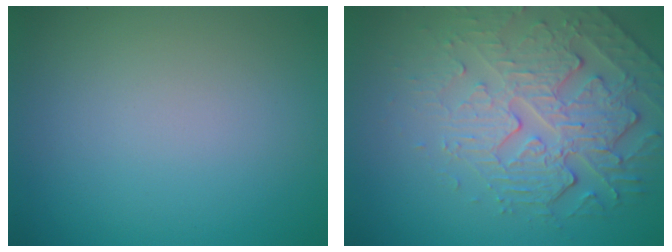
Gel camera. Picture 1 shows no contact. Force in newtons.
{"total": 4.7, "press": 4.3, "slide": 1.9}